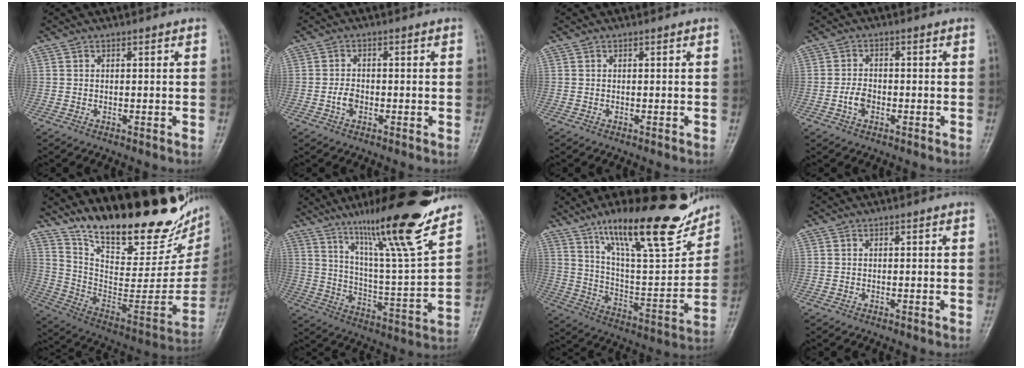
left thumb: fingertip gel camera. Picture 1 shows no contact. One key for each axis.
{"total": 2.7, "fx": -1.0, "fy": 1.8, "fz": 1.7, "tx": -0.028, "ty": 0.011, "tz": -0.020}
{"total": 0.0}
{"total": 3.3, "fx": -1.2, "fy": 2.2, "fz": 2.1, "tx": -0.033, "ty": 0.013, "tz": -0.026}
{"total": 30.6, "fx": 22.7, "fy": 10.4, "fz": 17.7, "tx": -0.248, "ty": -0.114, "tz": 0.353}
{"total": 20.7, "fx": 15.2, "fy": 1.1, "fz": 14.0, "tx": -0.196, "ty": -0.080, "tz": 0.250}
{"total": 24.2, "fx": 16.1, "fy": 6.8, "fz": 16.8, "tx": -0.224, "ty": -0.066, "tz": 0.266}
{"total": 0.0}